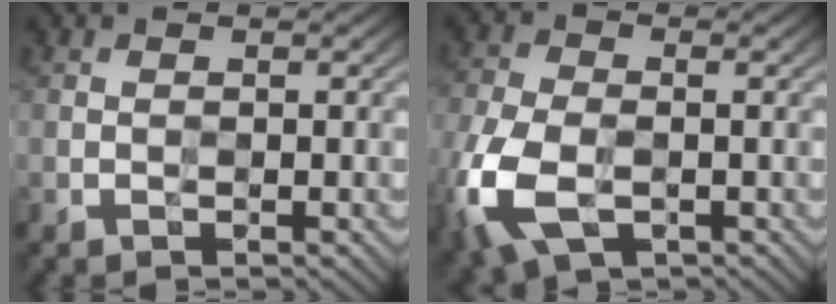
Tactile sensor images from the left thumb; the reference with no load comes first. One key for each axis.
{"total": 10.8, "fx": -3.8, "fy": 6.2, "fz": 8.0, "tx": -0.226, "ty": -0.025, "tz": -0.073}